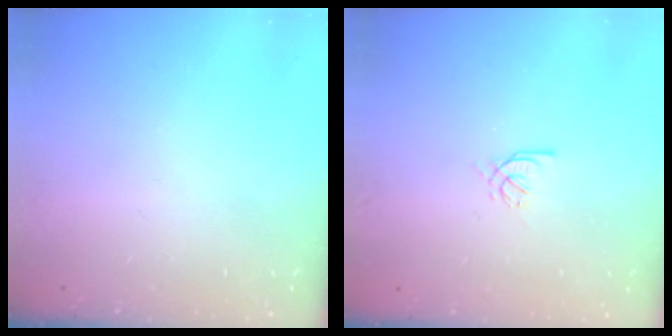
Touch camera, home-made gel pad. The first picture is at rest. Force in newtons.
{"total": 2.4, "press": 2.4, "slide": 0.5}